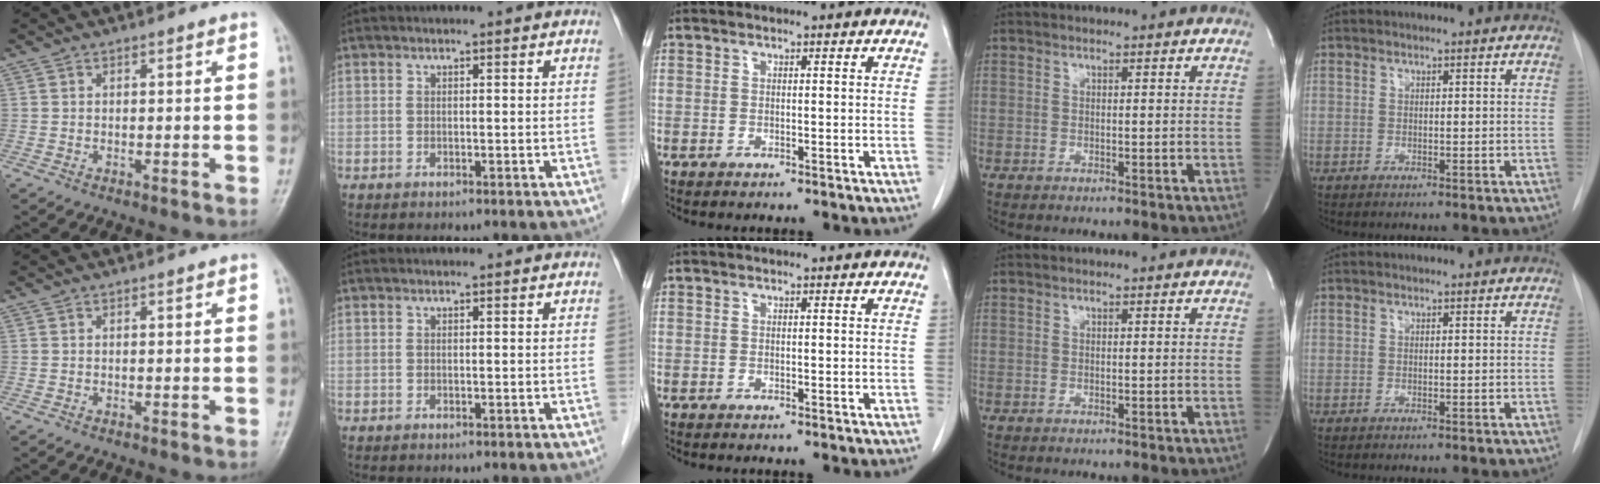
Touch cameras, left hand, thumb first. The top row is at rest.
{}